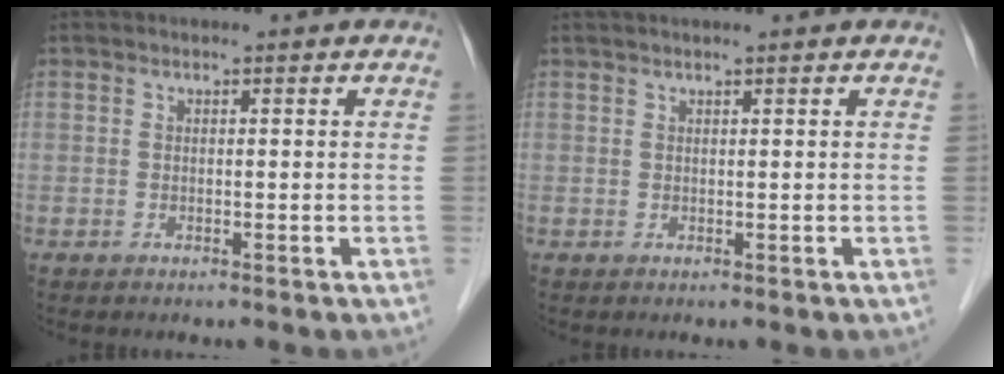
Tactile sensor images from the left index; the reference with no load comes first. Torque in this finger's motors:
{"motor_torque": [-0.13, 0.11, 0.03, 0.02]}